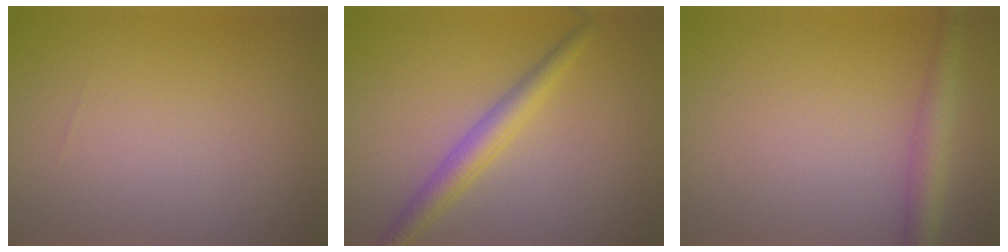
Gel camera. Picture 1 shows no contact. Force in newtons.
{"total": 3.0, "press": 3.0, "slide": 0.0}
{"total": 2.9, "press": 2.9, "slide": 0.1}